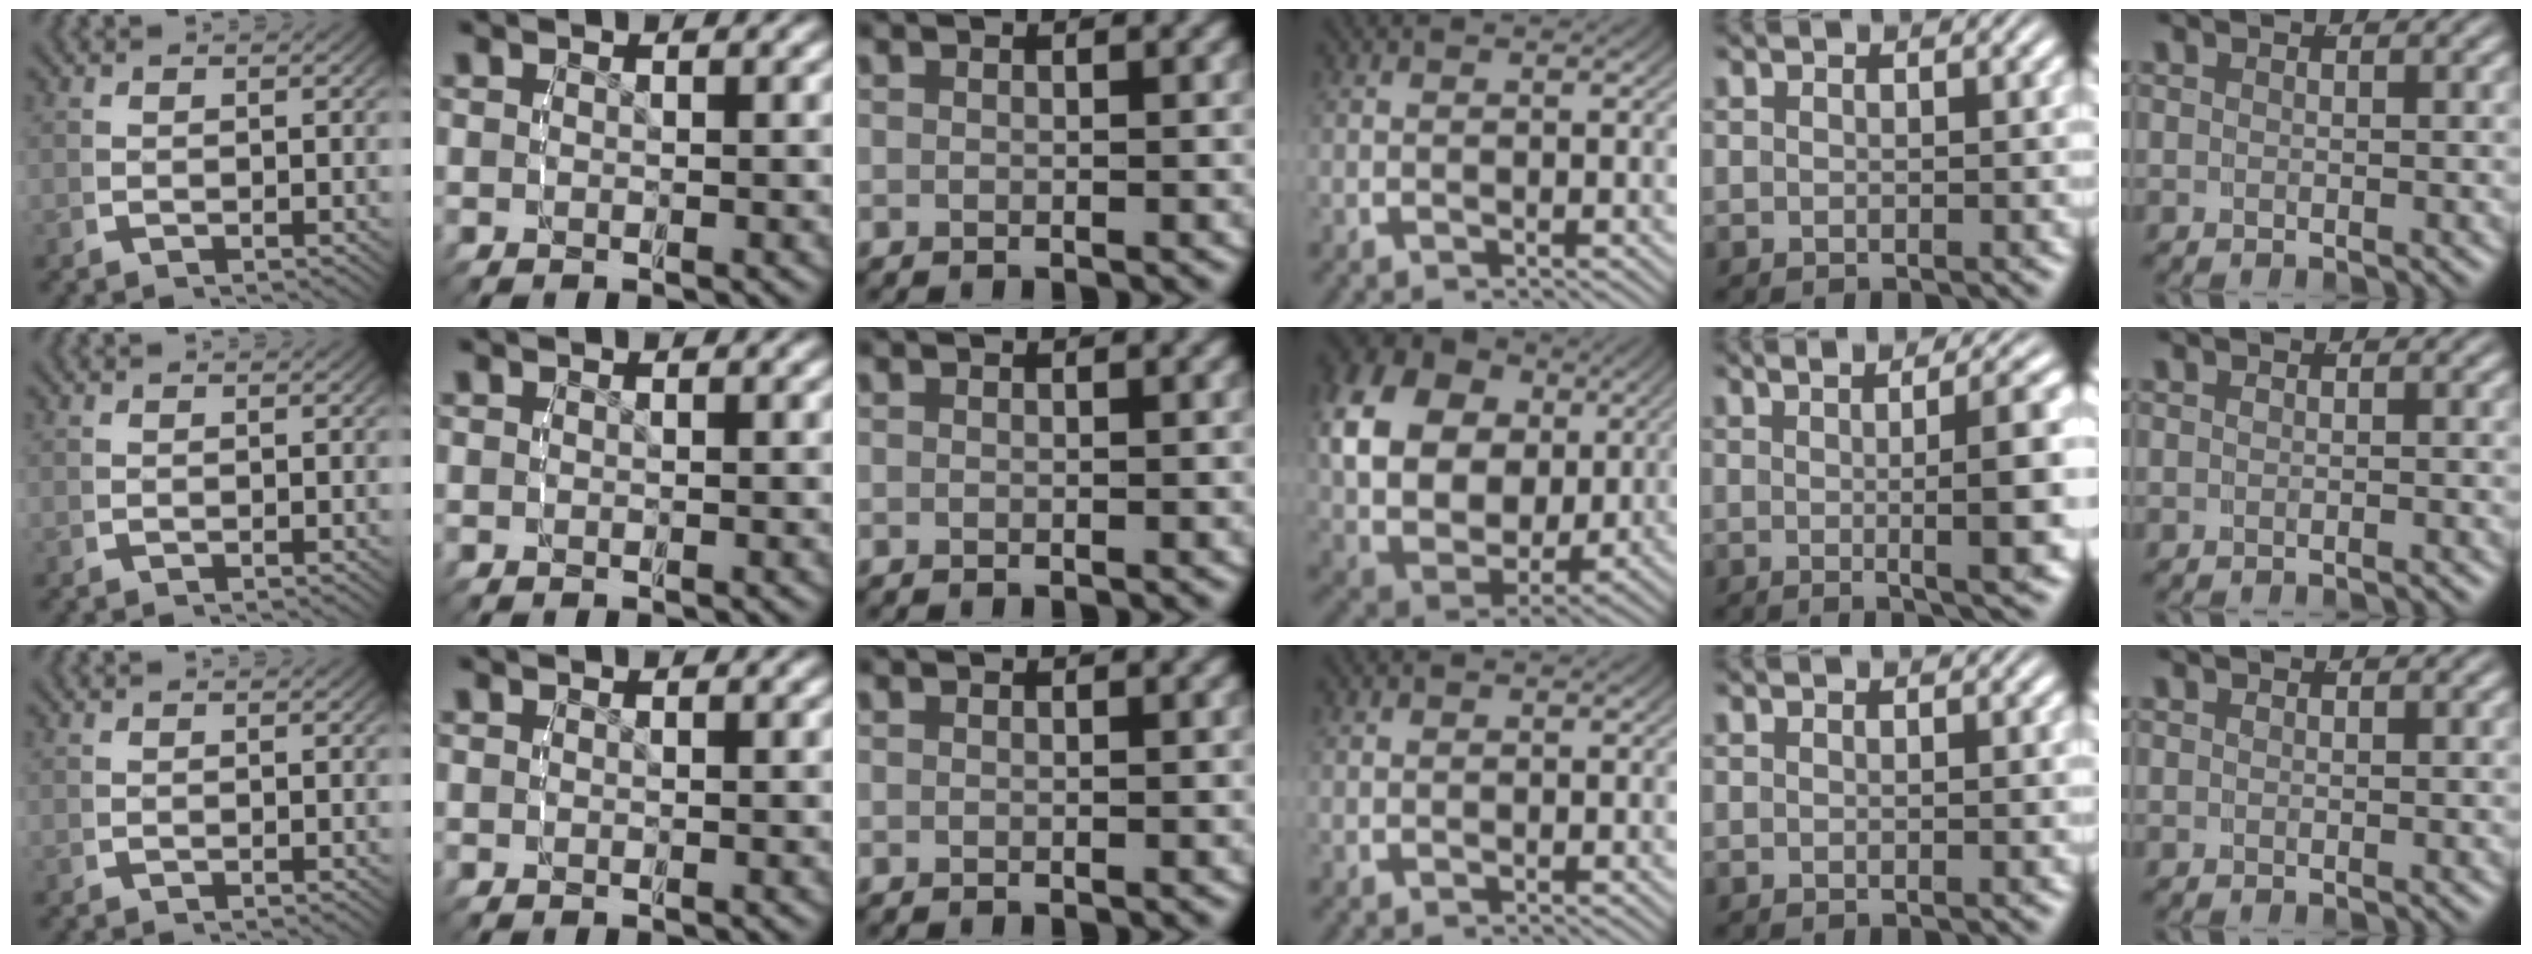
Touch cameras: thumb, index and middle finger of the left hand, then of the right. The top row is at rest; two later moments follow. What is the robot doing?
{"motion": "lift_and_place", "object": "cloth"}